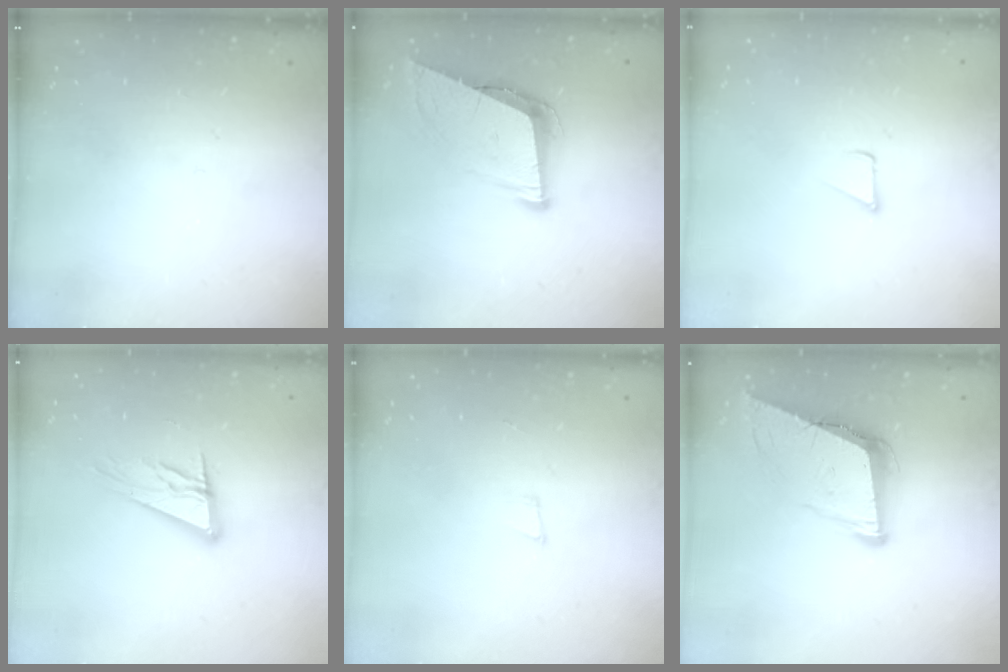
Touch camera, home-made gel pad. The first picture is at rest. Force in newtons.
{"total": 9.2, "press": 8.7, "slide": 2.9}
{"total": 1.2, "press": 1.2, "slide": 0.1}
{"total": 12.4, "press": 12.2, "slide": 2.2}
{"total": 3.3, "press": 1.9, "slide": 2.7}
{"total": 10.0, "press": 9.3, "slide": 3.5}